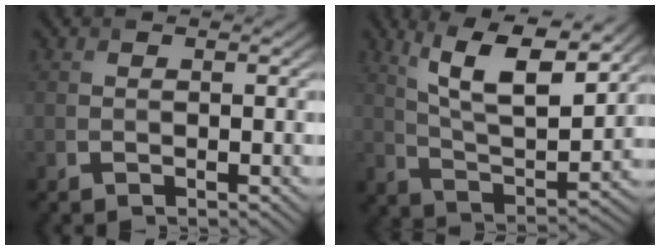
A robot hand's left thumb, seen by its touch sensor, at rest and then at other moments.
{"total": 13.0, "force": [7.6, 4.8, 9.5], "torque": [-0.185, 0.001, 0.128]}